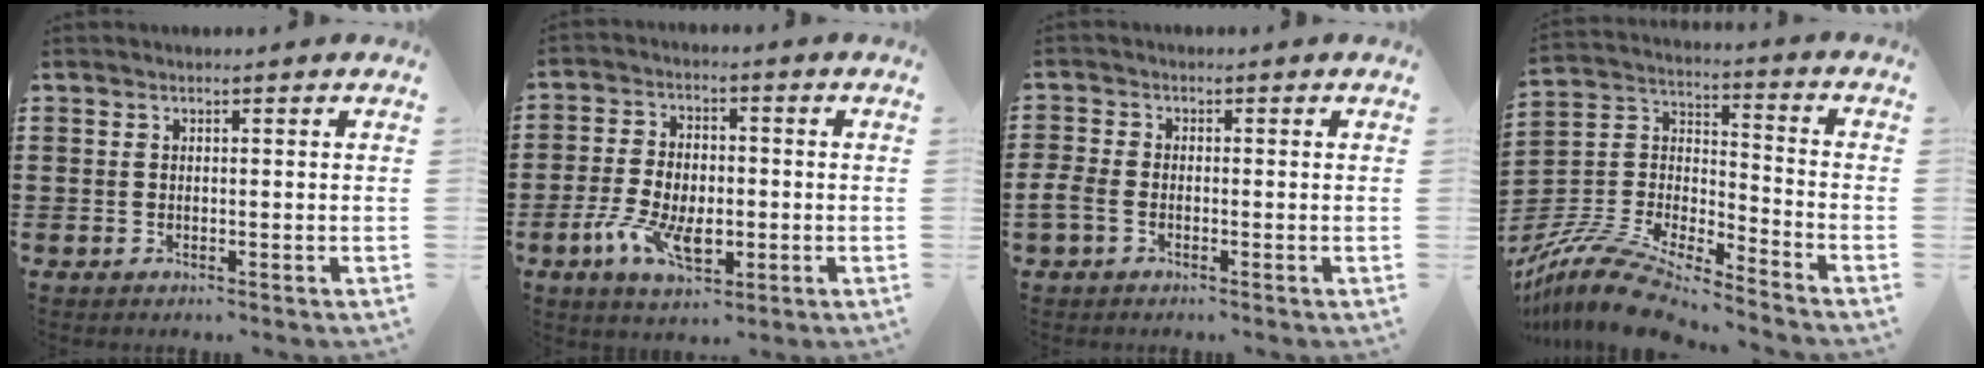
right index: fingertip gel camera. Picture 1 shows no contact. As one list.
[{"total": 7.9, "force": [-2.7, 4.4, 6.1], "torque": [-0.134, 0.001, -0.051]}, {"total": 2.4, "force": [-1.4, 1.2, 1.4], "torque": [-0.048, -0.005, -0.034]}, {"total": 10.7, "force": [-9.8, 1.7, 3.8], "torque": [-0.090, 0.013, -0.200]}]